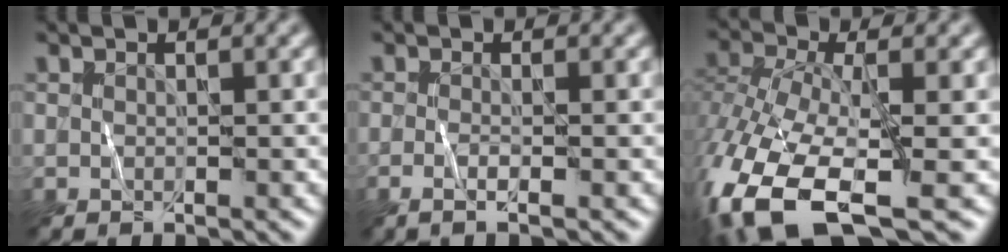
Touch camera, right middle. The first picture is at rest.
{"total": 1.8, "force": [-0.6, 0.5, 1.6], "torque": [-0.029, -0.007, -0.015]}
{"total": 14.3, "force": [-6.7, 6.2, 11.0], "torque": [-0.258, -0.027, -0.113]}